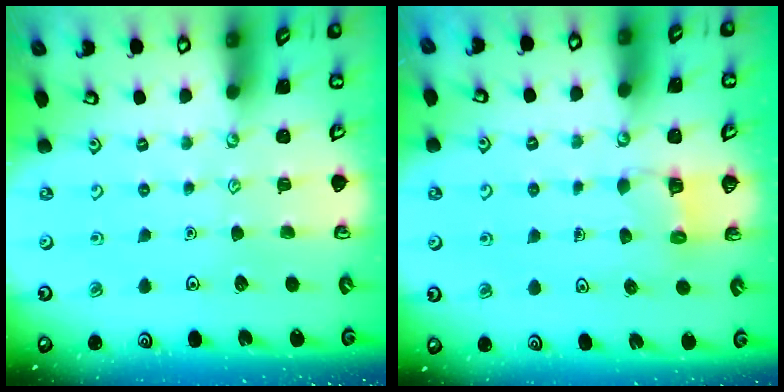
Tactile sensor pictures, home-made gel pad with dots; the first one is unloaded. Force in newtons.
{"total": 3.1, "press": 3.1, "slide": 0.3}